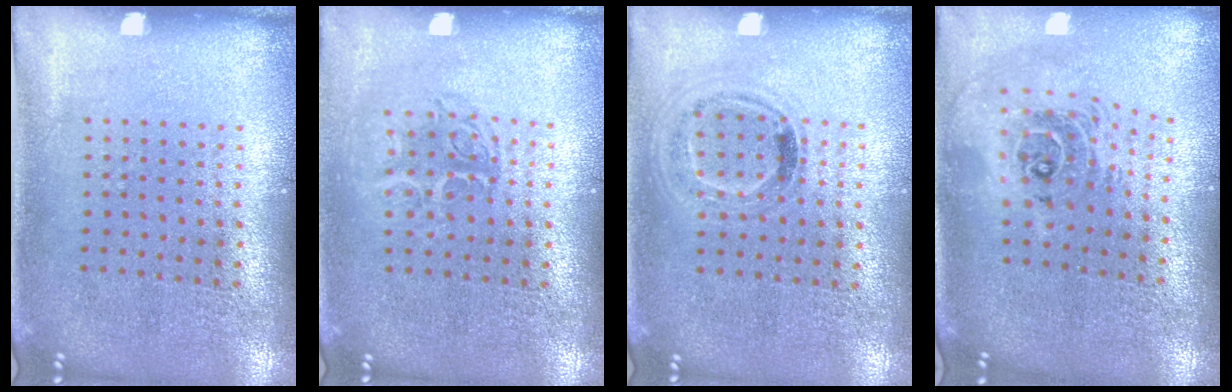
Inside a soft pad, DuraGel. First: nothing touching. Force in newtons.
{"total": 1.3, "press": 1.1, "slide": 0.7}
{"total": 1.0, "press": 0.9, "slide": 0.5}
{"total": 2.3, "press": 1.8, "slide": 1.5}